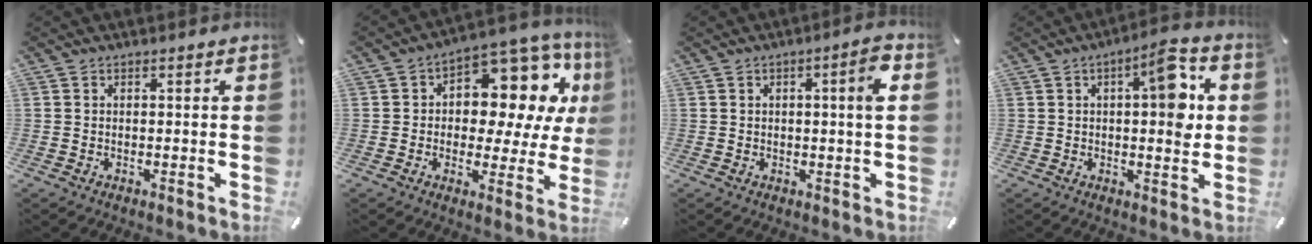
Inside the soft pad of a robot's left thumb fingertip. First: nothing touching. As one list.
[{"total": 11.7, "force": [4.6, 7.8, 7.5], "torque": [-0.090, -0.054, 0.079]}, {"total": 4.3, "force": [0.9, 0.5, 4.2], "torque": [-0.062, -0.006, 0.008]}, {"total": 11.2, "force": [2.7, 4.0, 10.1], "torque": [-0.130, -0.009, 0.034]}]